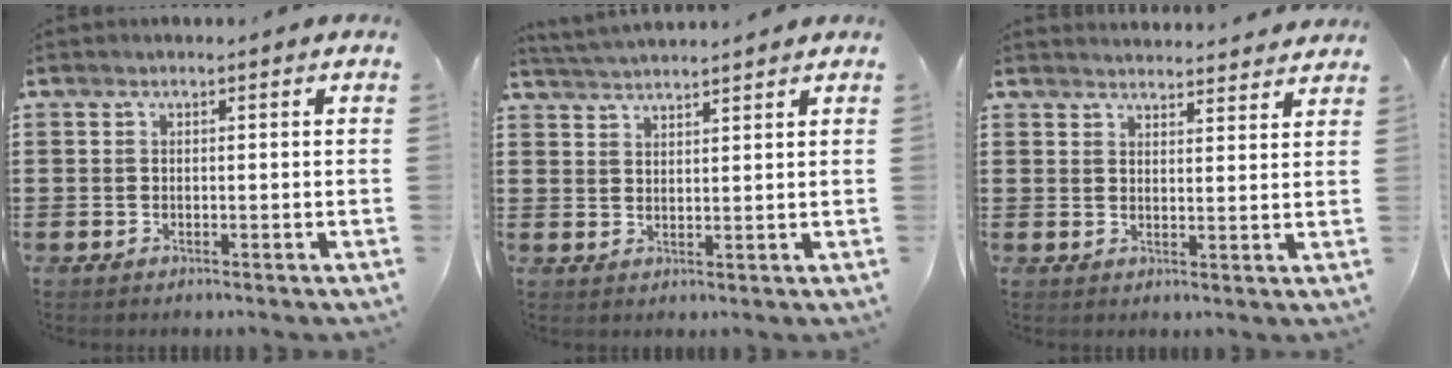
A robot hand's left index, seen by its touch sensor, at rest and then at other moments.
{"total": 2.8, "force": [2.8, -0.4, 0.1], "torque": [-0.010, -0.008, 0.051]}
{"total": 3.0, "force": [3.0, -0.2, -0.1], "torque": [0.001, -0.018, 0.054]}